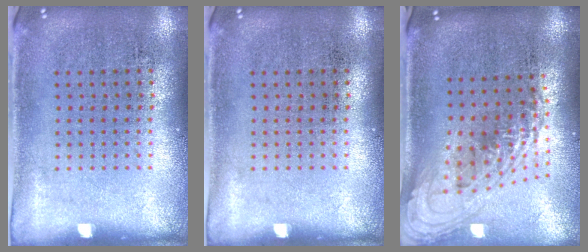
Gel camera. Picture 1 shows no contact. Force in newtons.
{"total": 0.0}
{"total": 2.1, "press": 1.7, "slide": 1.3}